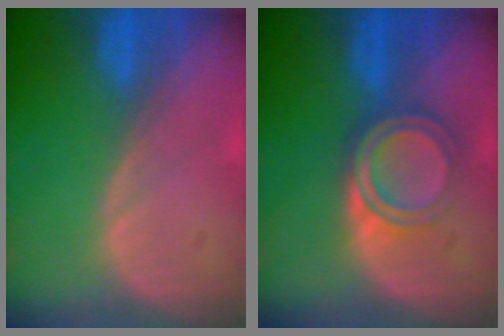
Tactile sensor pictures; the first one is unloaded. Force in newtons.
{"total": 5.3, "press": 4.9, "slide": 2.0}